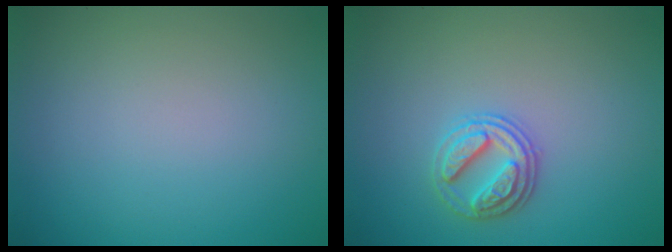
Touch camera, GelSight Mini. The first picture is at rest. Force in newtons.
{"total": 2.6, "press": 2.6, "slide": 0.5}